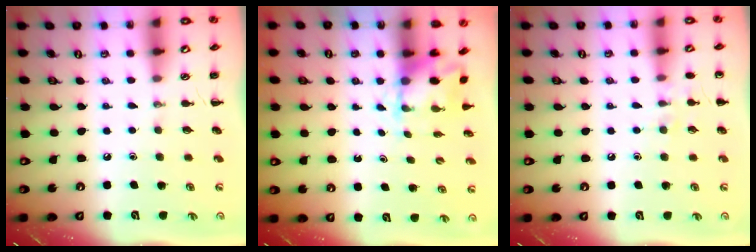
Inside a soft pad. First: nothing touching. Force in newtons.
{"total": 2.7, "press": 2.5, "slide": 0.9}
{"total": 6.7, "press": 6.5, "slide": 1.6}